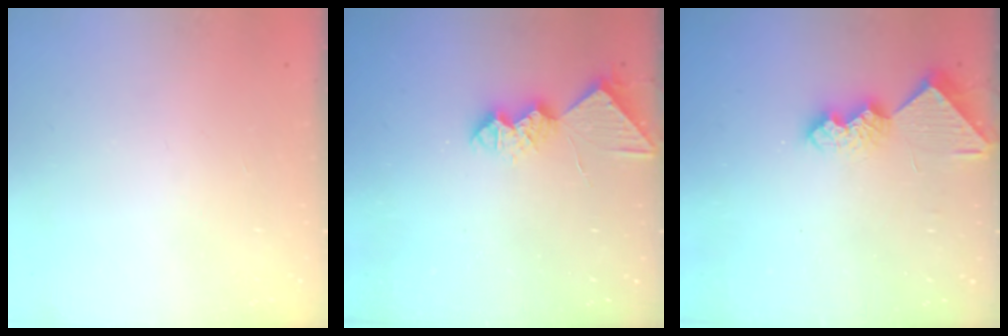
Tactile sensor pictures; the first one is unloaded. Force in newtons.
{"total": 9.0, "press": 9.0, "slide": 0.7}
{"total": 8.4, "press": 8.4, "slide": 0.4}